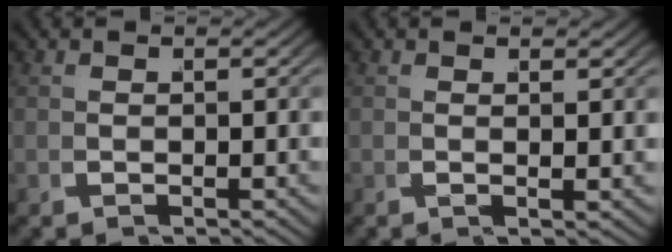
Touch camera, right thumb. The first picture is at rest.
{"total": 0.9, "force": [0.5, 0.0, 0.8], "torque": [-0.016, -0.004, 0.009]}